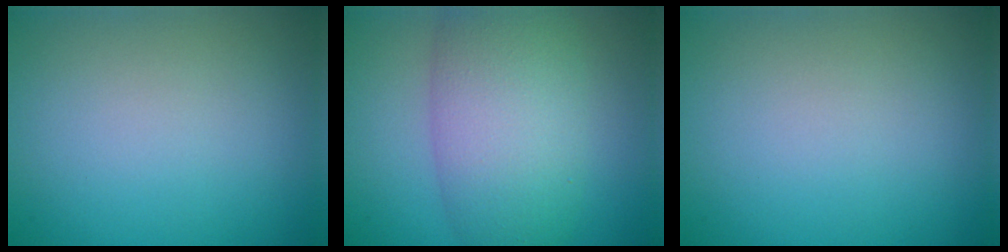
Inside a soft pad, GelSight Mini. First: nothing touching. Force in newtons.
{"total": 8.2, "press": 8.2, "slide": 0.2}
{"total": 0.0}